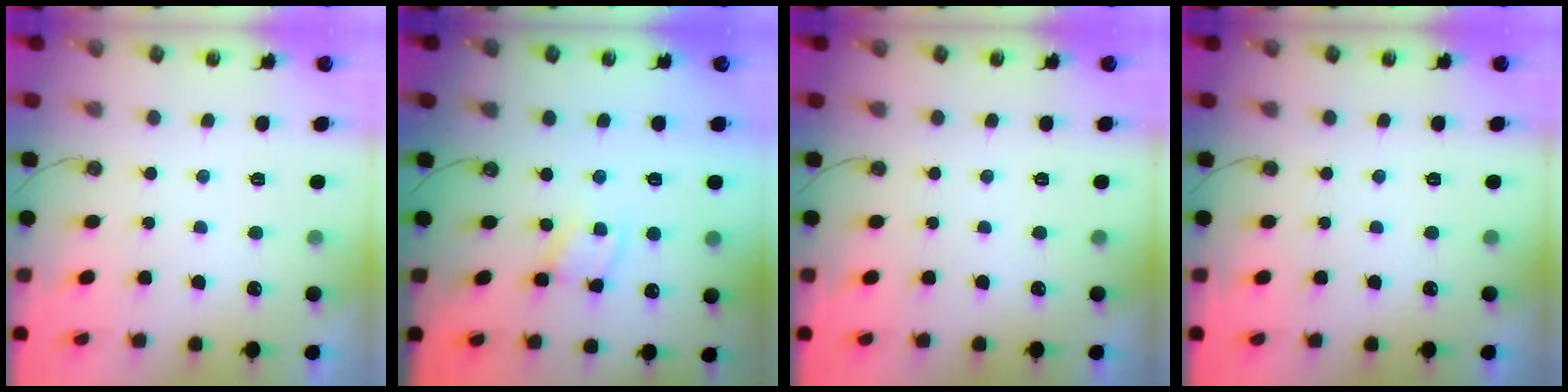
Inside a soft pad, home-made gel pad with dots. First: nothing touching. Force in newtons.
{"total": 2.0, "press": 2.0, "slide": 0.1}
{"total": 0.0}
{"total": 0.0}